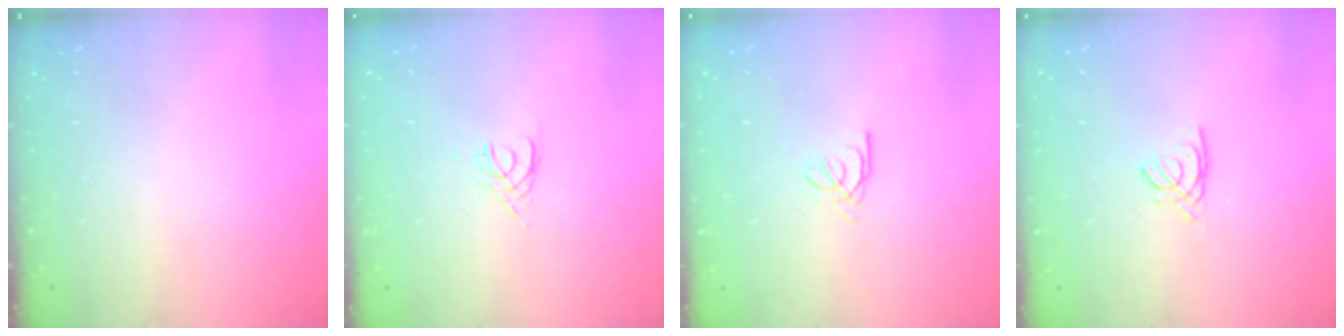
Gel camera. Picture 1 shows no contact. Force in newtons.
{"total": 2.4, "press": 2.3, "slide": 0.4}
{"total": 2.7, "press": 2.7, "slide": 0.4}
{"total": 1.5, "press": 1.5, "slide": 0.1}